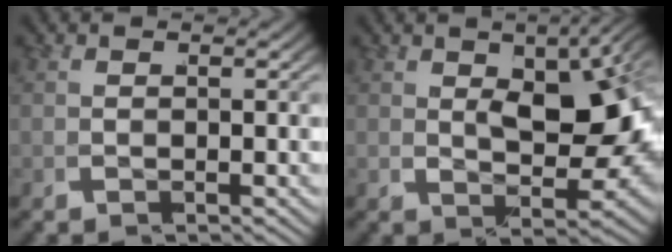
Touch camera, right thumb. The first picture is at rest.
{"total": 9.3, "force": [2.5, 4.6, 7.7], "torque": [-0.076, 0.009, 0.039]}